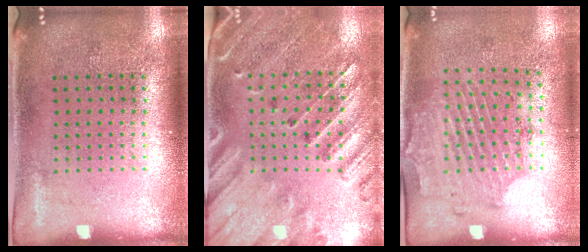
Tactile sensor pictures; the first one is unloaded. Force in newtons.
{"total": 2.6, "press": 2.4, "slide": 1.1}
{"total": 1.7, "press": 1.3, "slide": 1.1}